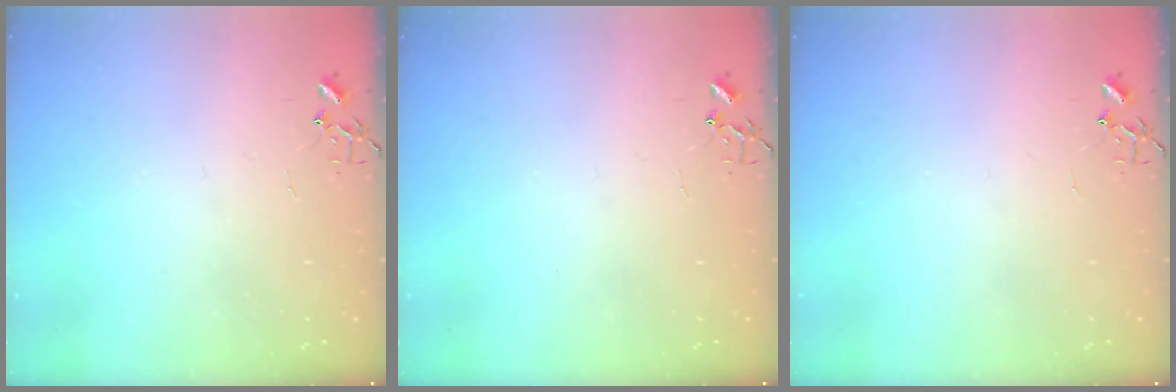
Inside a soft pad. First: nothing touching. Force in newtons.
{"total": 0.0}
{"total": 0.0}